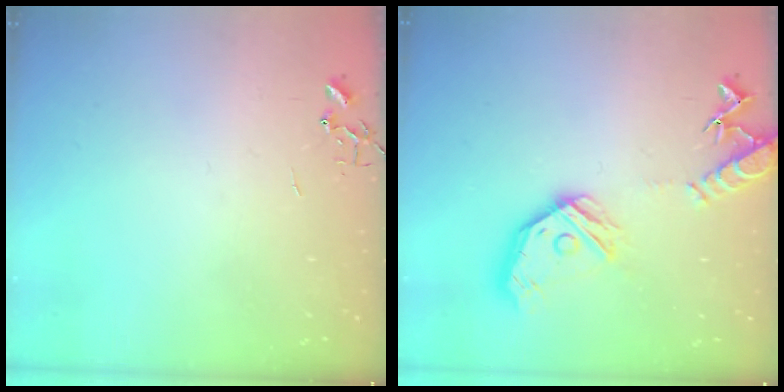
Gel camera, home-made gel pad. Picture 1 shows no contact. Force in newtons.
{"total": 17.1, "press": 16.9, "slide": 2.2}